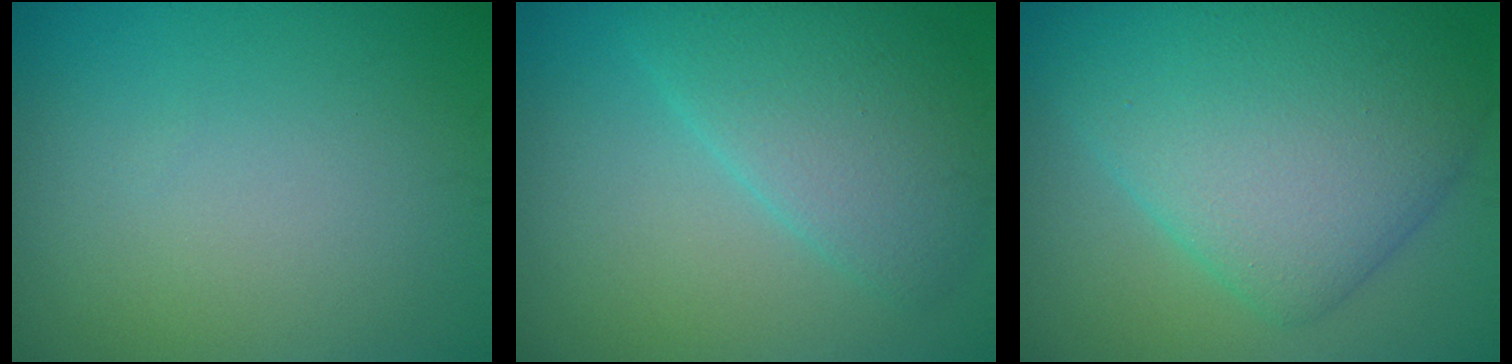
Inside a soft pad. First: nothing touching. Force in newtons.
{"total": 5.0, "press": 5.0, "slide": 0.2}
{"total": 9.5, "press": 9.5, "slide": 0.1}